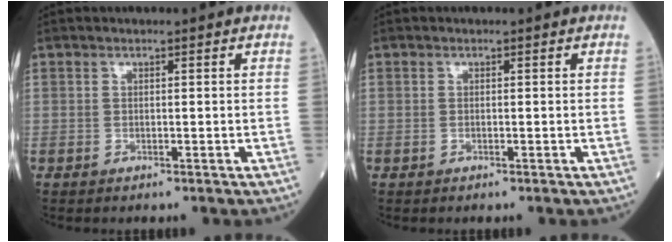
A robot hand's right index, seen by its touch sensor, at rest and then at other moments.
{"total": 0.0}